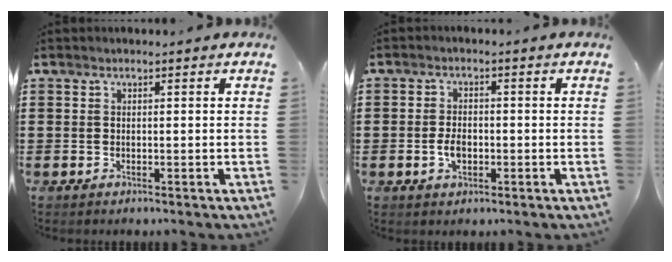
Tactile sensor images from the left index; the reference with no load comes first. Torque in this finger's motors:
{"motor_torque": [1.07, 1.07, 0.20, 0.04]}